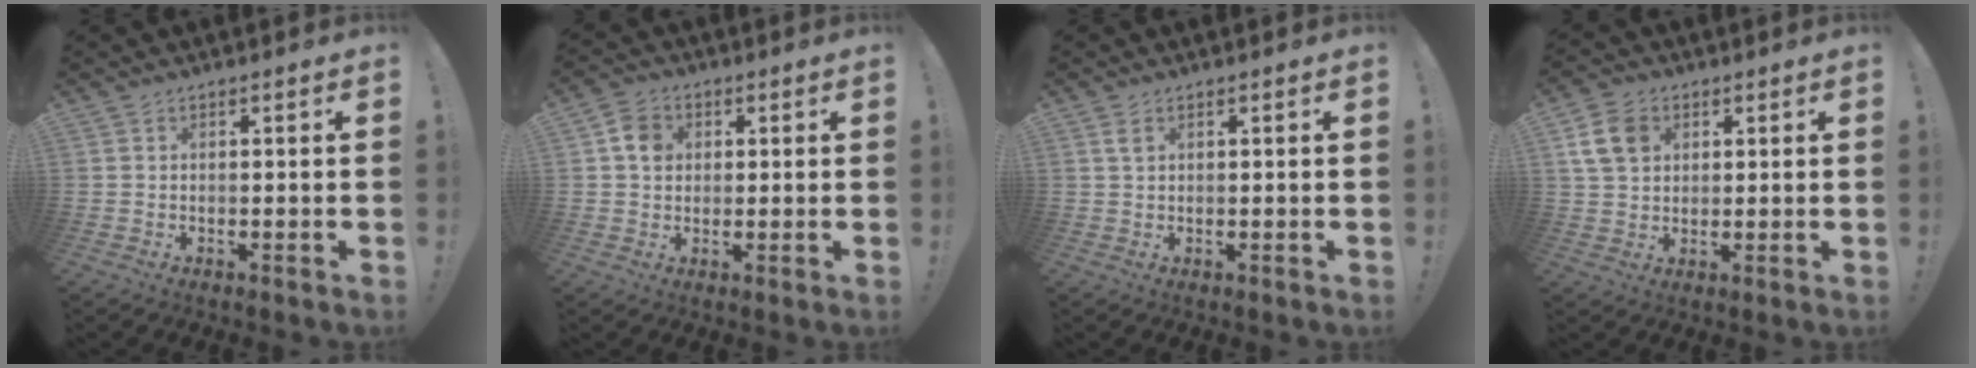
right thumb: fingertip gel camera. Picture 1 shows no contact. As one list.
[{"total": 6.8, "force": [1.8, 5.7, 3.3], "torque": [-0.041, 0.004, 0.035]}, {"total": 2.1, "force": [1.1, 0.8, 1.6], "torque": [-0.025, -0.002, 0.019]}, {"total": 9.8, "force": [3.6, 7.4, 5.3], "torque": [-0.105, -0.002, 0.073]}]